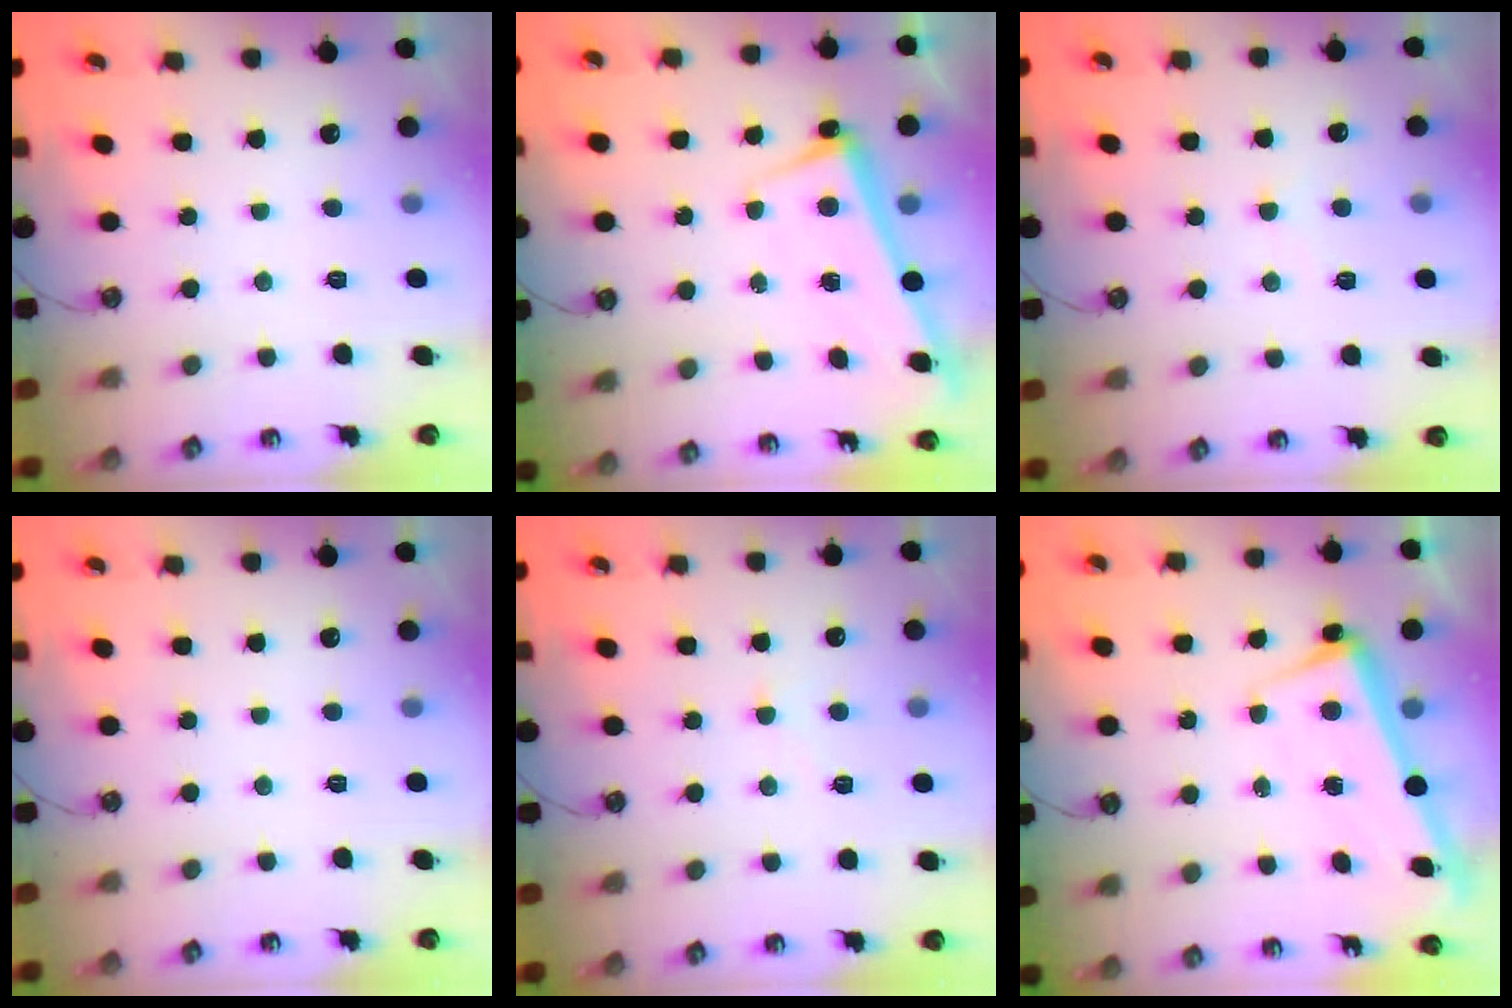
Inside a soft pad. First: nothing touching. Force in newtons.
{"total": 2.5, "press": 2.4, "slide": 0.7}
{"total": 0.8, "press": 0.6, "slide": 0.6}
{"total": 0.9, "press": 0.9, "slide": 0.1}
{"total": 0.0}
{"total": 2.3, "press": 2.1, "slide": 0.9}